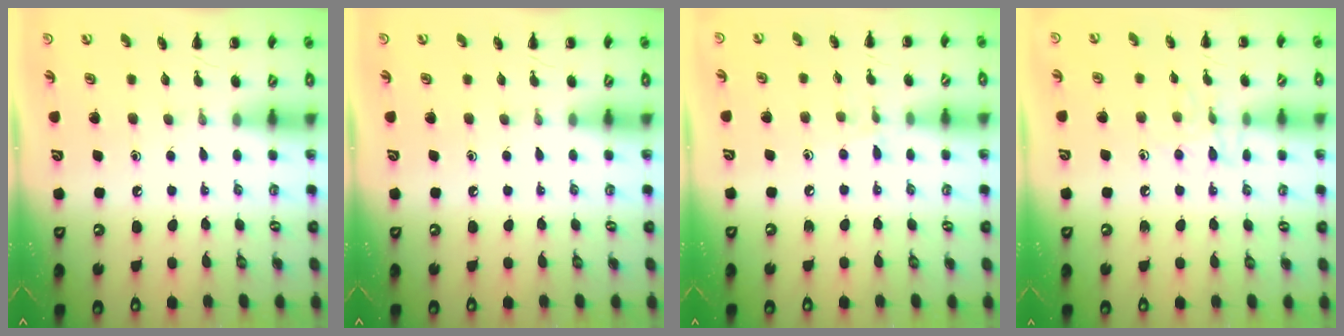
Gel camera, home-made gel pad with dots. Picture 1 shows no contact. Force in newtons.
{"total": 0.0}
{"total": 6.3, "press": 5.9, "slide": 2.2}
{"total": 7.0, "press": 6.9, "slide": 1.1}